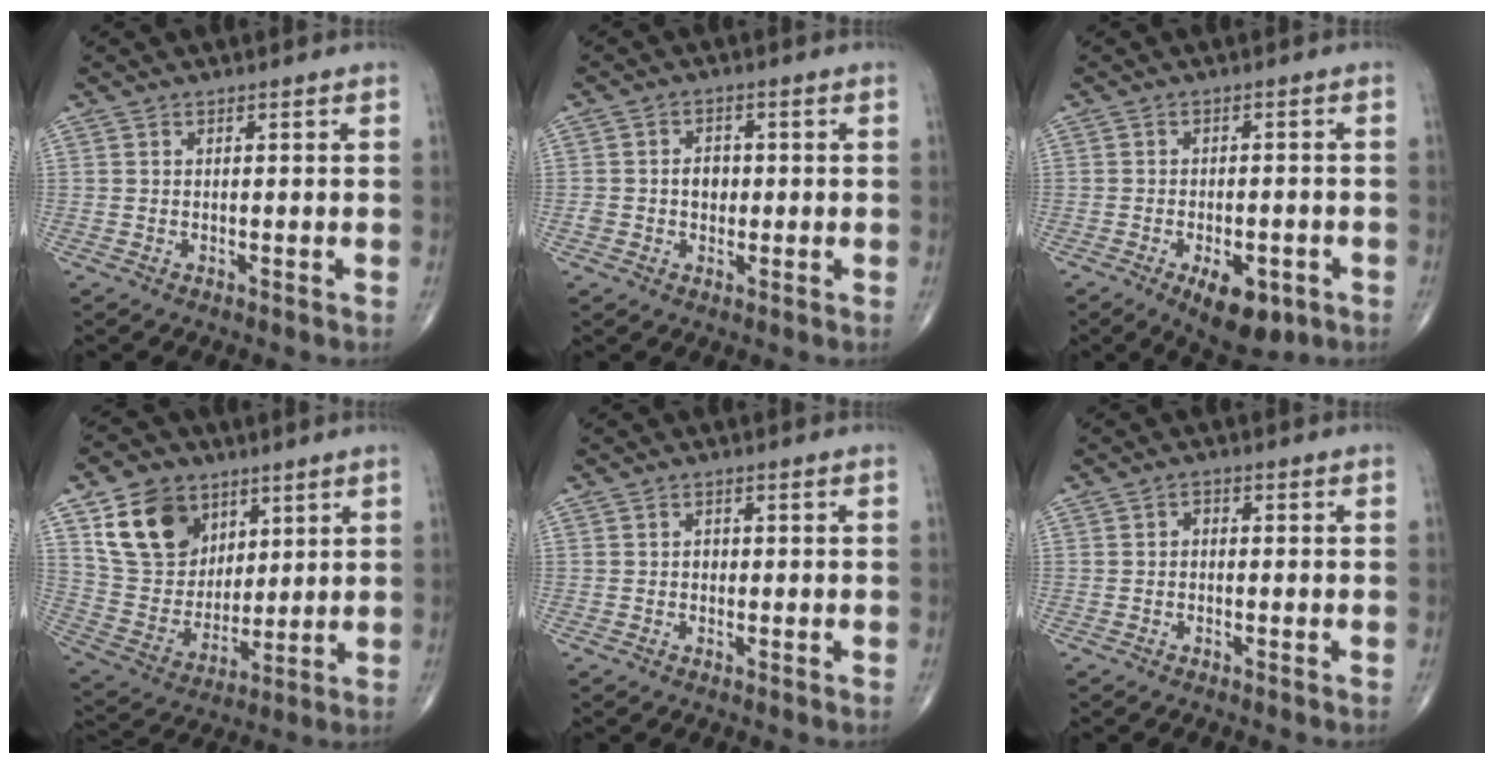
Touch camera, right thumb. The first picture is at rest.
{"total": 3.8, "force": [-0.1, 3.0, 2.4], "torque": [-0.023, 0.007, -0.002]}
{"total": 9.0, "force": [-4.2, 4.4, 6.7], "torque": [-0.083, 0.006, -0.051]}
{"total": 15.9, "force": [7.7, 11.8, 7.4], "torque": [-0.106, -0.028, 0.156]}
{"total": 1.0, "force": [-0.1, 0.9, 0.5], "torque": [-0.003, 0.003, -0.004]}
{"total": 1.2, "force": [-0.2, 0.9, 0.8], "torque": [-0.005, 0.004, -0.010]}